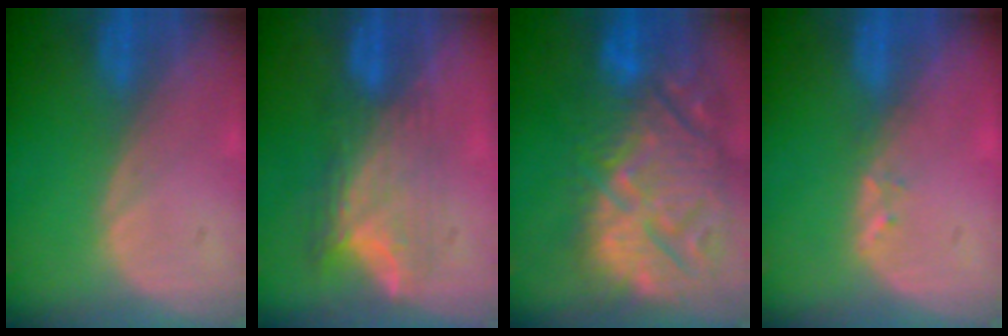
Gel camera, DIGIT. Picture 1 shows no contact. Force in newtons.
{"total": 8.1, "press": 6.8, "slide": 4.5}
{"total": 15.3, "press": 13.1, "slide": 8.0}
{"total": 1.4, "press": 1.3, "slide": 0.7}